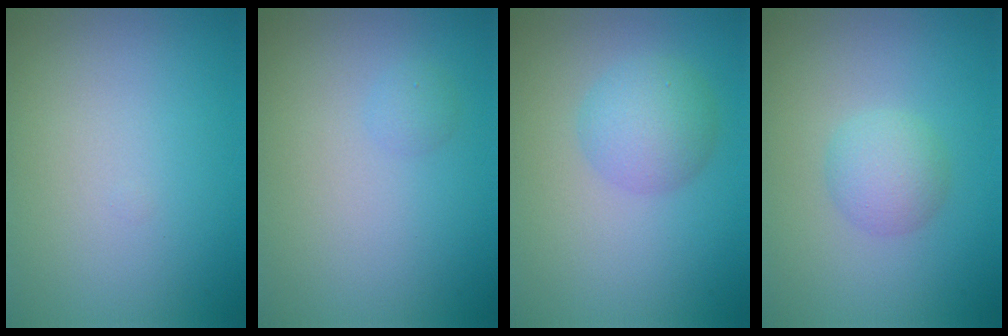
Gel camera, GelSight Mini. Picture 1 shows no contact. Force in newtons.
{"total": 0.8, "press": 0.8, "slide": 0.0}
{"total": 3.4, "press": 3.4, "slide": 0.2}
{"total": 2.5, "press": 2.5, "slide": 0.1}